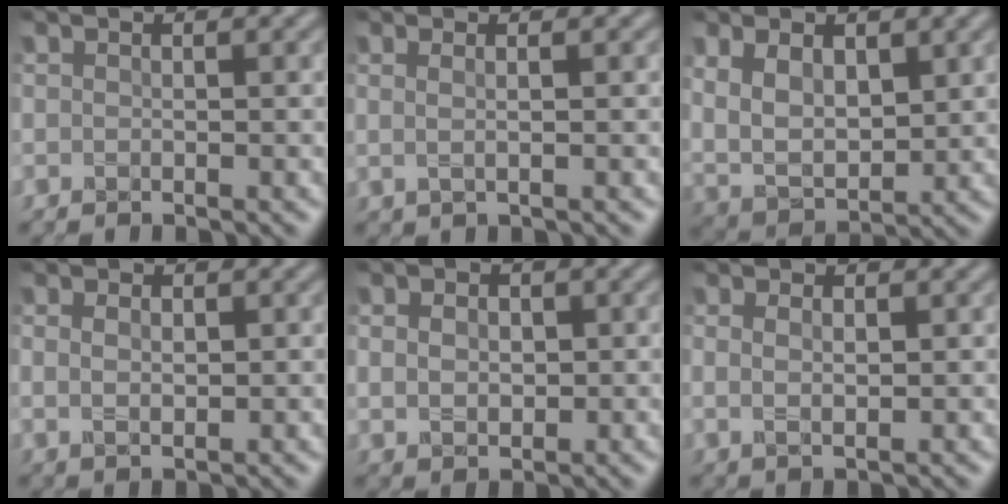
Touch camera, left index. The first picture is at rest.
{"total": 1.4, "force": [0.5, 0.4, 1.2], "torque": [-0.017, 0.000, -0.002]}
{"total": 5.6, "force": [2.0, 3.4, 4.0], "torque": [-0.084, -0.002, 0.038]}
{"total": 2.1, "force": [0.6, 1.4, 1.4], "torque": [-0.018, 0.003, 0.007]}
{"total": 2.8, "force": [0.5, 2.2, 1.6], "torque": [-0.027, 0.007, 0.005]}
{"total": 1.8, "force": [0.6, 0.9, 1.4], "torque": [-0.024, 0.002, 0.009]}